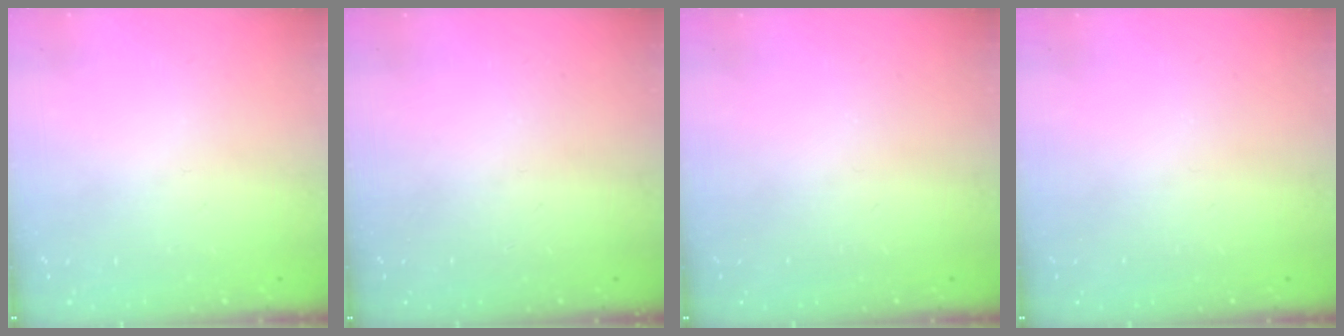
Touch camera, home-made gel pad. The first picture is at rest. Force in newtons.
{"total": 0.0}
{"total": 0.0}
{"total": 0.0}